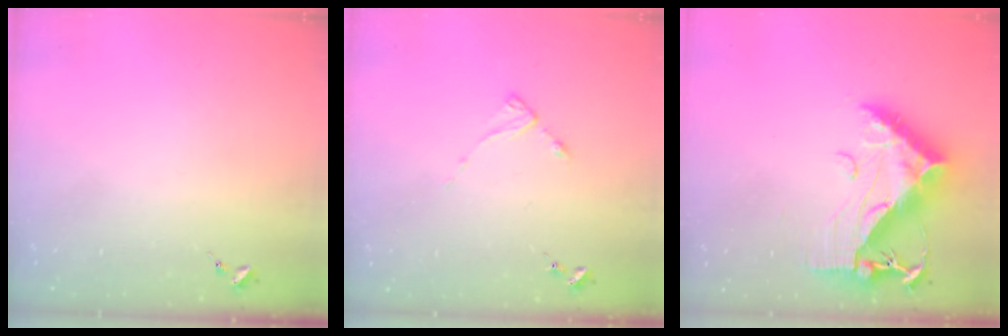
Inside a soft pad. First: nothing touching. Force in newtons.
{"total": 2.7, "press": 2.7, "slide": 0.3}
{"total": 19.1, "press": 19.0, "slide": 1.6}